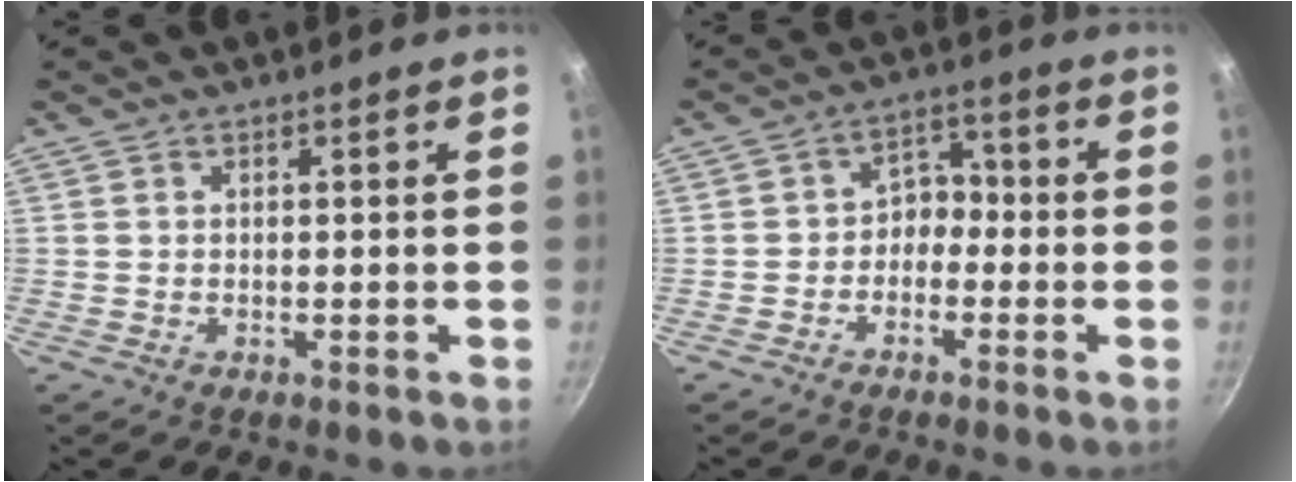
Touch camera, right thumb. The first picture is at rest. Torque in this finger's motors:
{"motor_torque": [-0.08, -0.25, -0.26, 0.13, -0.05]}